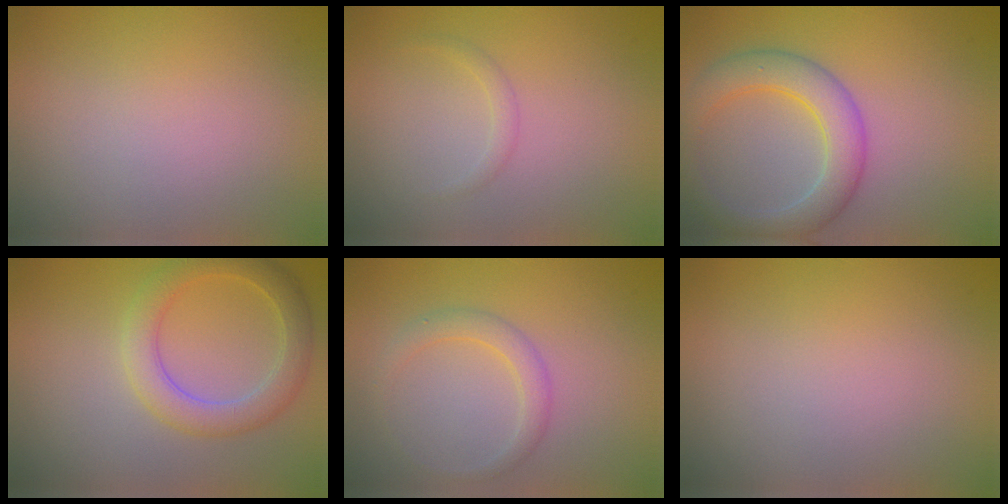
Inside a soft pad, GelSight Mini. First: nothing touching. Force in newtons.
{"total": 0.8, "press": 0.8, "slide": 0.1}
{"total": 4.9, "press": 4.9, "slide": 0.0}
{"total": 3.9, "press": 3.9, "slide": 0.1}
{"total": 2.0, "press": 2.0, "slide": 0.2}
{"total": 0.0}